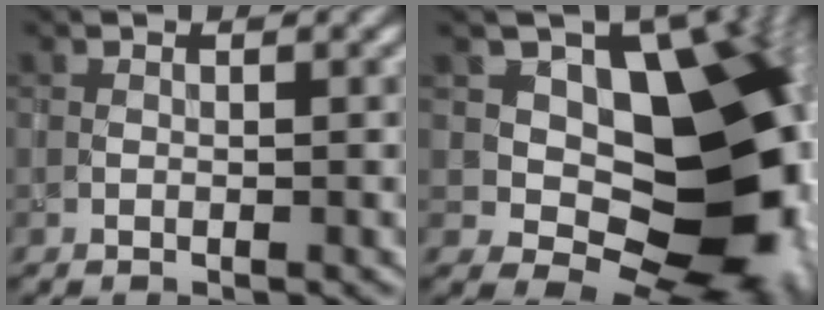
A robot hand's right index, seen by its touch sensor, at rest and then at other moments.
{"total": 16.2, "force": [1.4, 10.9, 12.0], "torque": [-0.098, 0.015, 0.031]}